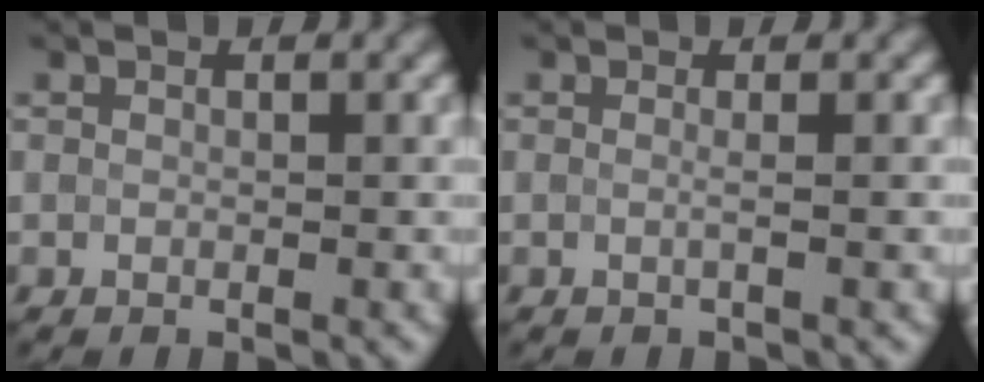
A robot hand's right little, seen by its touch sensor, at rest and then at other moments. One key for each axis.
{"total": 1.1, "fx": 0.0, "fy": 0.4, "fz": 1.0, "tx": -0.014, "ty": -0.007, "tz": -0.010}